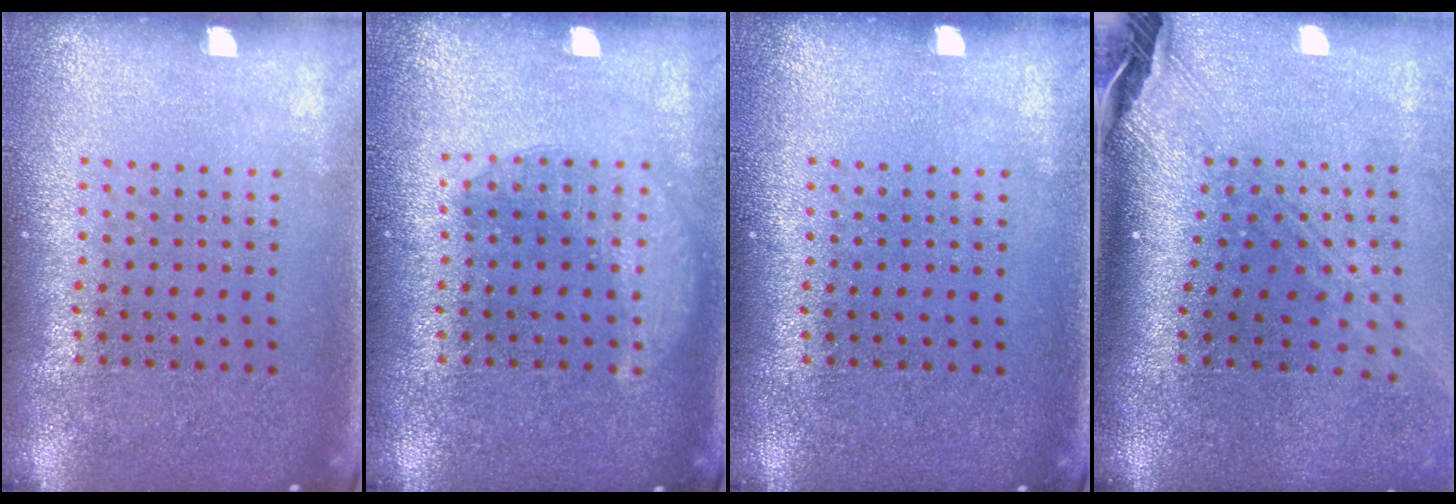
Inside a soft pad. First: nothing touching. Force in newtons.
{"total": 1.9, "press": 1.9, "slide": 0.3}
{"total": 0.0}
{"total": 3.0, "press": 2.1, "slide": 2.0}